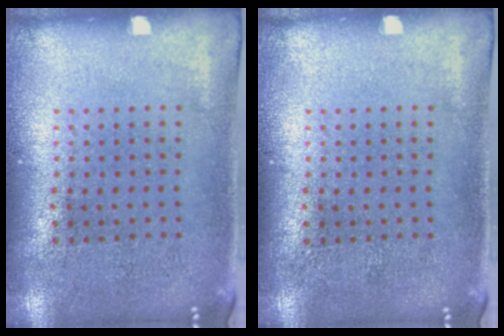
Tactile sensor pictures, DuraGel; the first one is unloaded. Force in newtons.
{"total": 0.0}